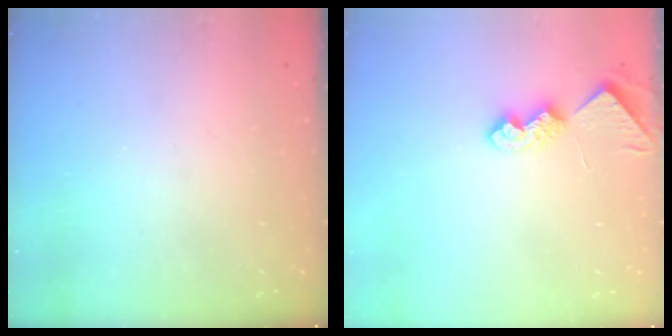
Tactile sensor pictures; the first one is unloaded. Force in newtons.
{"total": 8.4, "press": 8.4, "slide": 0.4}